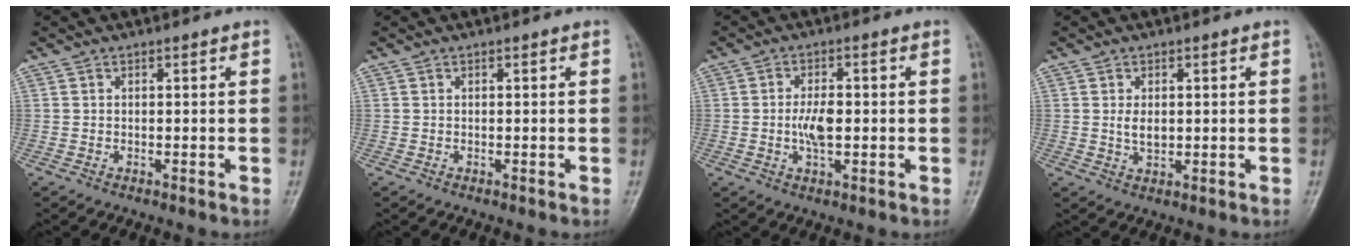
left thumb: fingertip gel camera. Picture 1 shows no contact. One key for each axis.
{"total": 0.0}
{"total": 5.7, "fx": -0.4, "fy": 2.7, "fz": 5.0, "tx": -0.093, "ty": 0.003, "tz": -0.009}
{"total": 3.6, "fx": 0.4, "fy": 2.2, "fz": 2.8, "tx": -0.045, "ty": -0.002, "tz": 0.011}